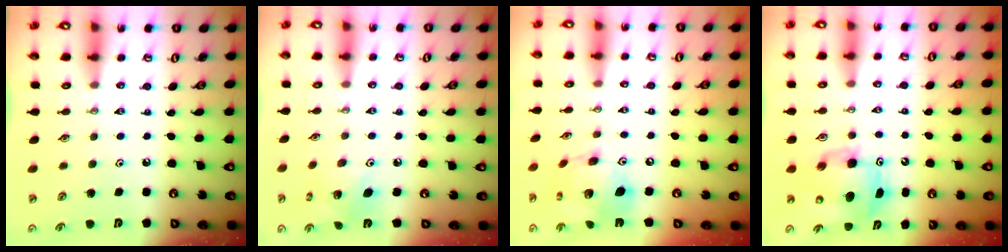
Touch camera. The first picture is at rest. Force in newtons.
{"total": 6.6, "press": 6.6, "slide": 0.3}
{"total": 16.8, "press": 16.7, "slide": 1.8}
{"total": 7.6, "press": 7.5, "slide": 1.4}